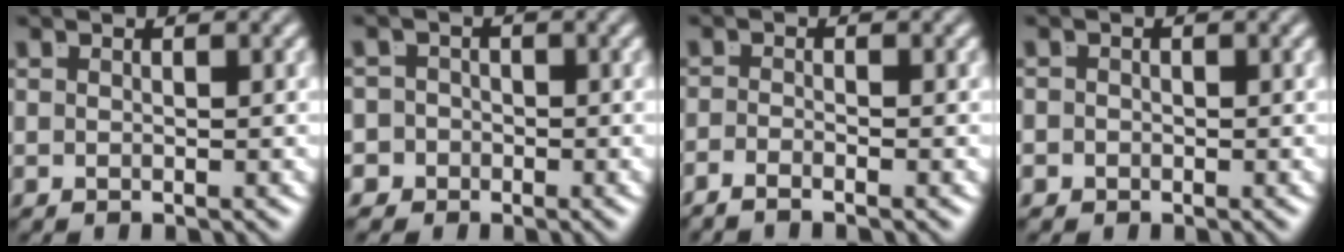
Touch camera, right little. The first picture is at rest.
{"total": 5.1, "force": [-2.3, 4.5, 0.5], "torque": [-0.025, -0.019, -0.045]}
{"total": 1.8, "force": [-1.7, -0.3, 0.6], "torque": [-0.012, -0.009, -0.028]}
{"total": 1.5, "force": [-0.9, 1.2, 0.0], "torque": [-0.006, -0.012, -0.013]}